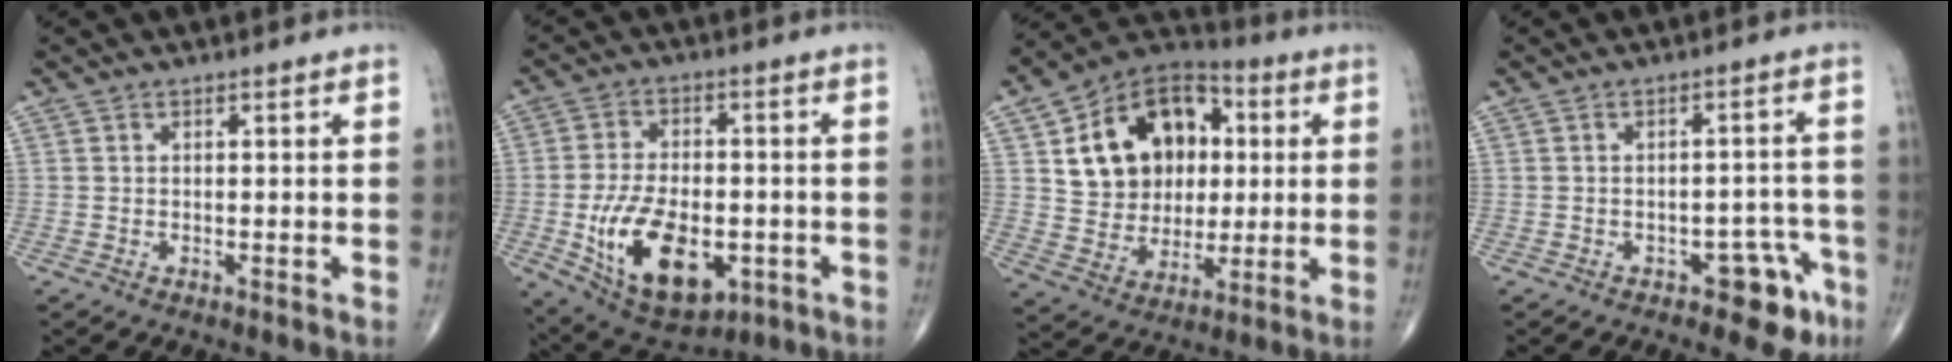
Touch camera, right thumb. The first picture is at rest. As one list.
[{"total": 17.4, "force": [-4.6, 9.9, 13.6], "torque": [-0.211, 0.006, -0.057]}, {"total": 19.4, "force": [4.3, 14.6, 11.9], "torque": [-0.150, 0.008, 0.074]}, {"total": 7.0, "force": [-4.0, 3.7, 4.4], "torque": [-0.022, 0.036, -0.047]}]